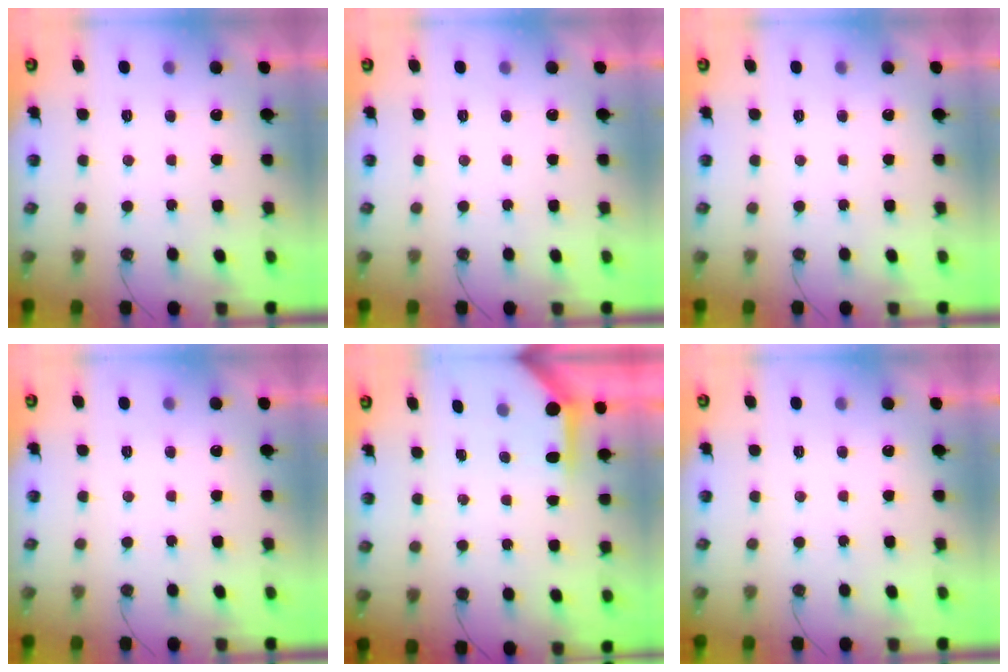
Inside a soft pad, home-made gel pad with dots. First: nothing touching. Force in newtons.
{"total": 0.0}
{"total": 0.0}
{"total": 0.0}
{"total": 3.6, "press": 3.6, "slide": 0.4}
{"total": 0.0}